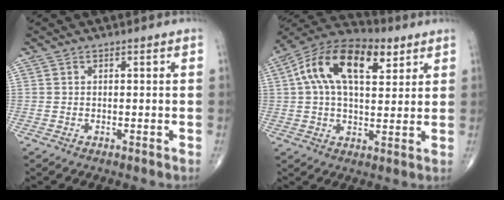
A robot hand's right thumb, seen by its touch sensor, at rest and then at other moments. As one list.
[{"total": 17.6, "force": [6.2, 9.3, 13.5], "torque": [-0.218, 0.012, 0.096]}]